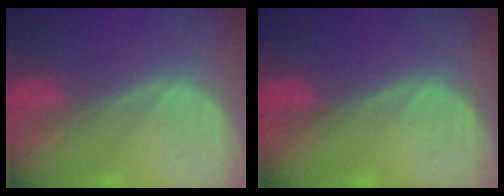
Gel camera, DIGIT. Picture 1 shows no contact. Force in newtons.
{"total": 0.0}